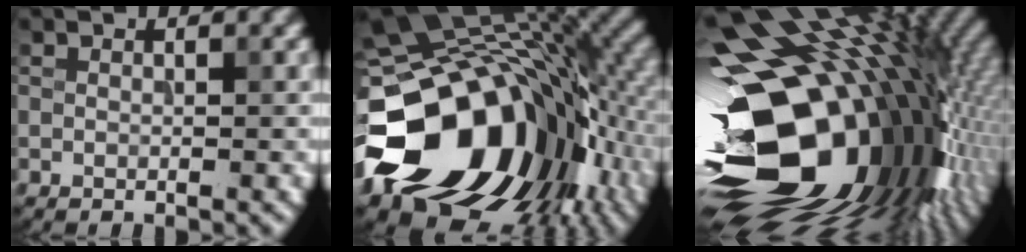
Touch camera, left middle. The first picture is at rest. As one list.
[{"total": 19.7, "force": [-5.2, 13.3, 13.6], "torque": [-0.250, -0.030, -0.080]}, {"total": 20.5, "force": [-4.0, 13.0, 15.3], "torque": [-0.257, -0.032, -0.062]}]